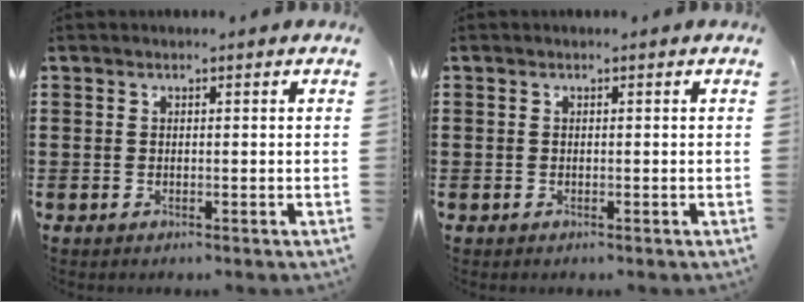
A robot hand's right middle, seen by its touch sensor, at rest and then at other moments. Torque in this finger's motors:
{"motor_torque": [0.51, 0.31, -0.06, -0.01]}